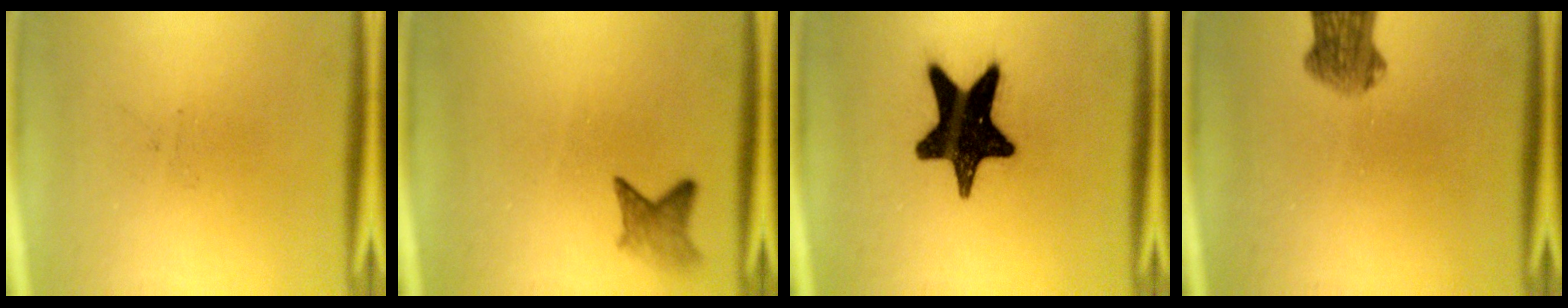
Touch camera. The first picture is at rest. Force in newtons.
{"total": 2.4}
{"total": 18.0}
{"total": 5.5}